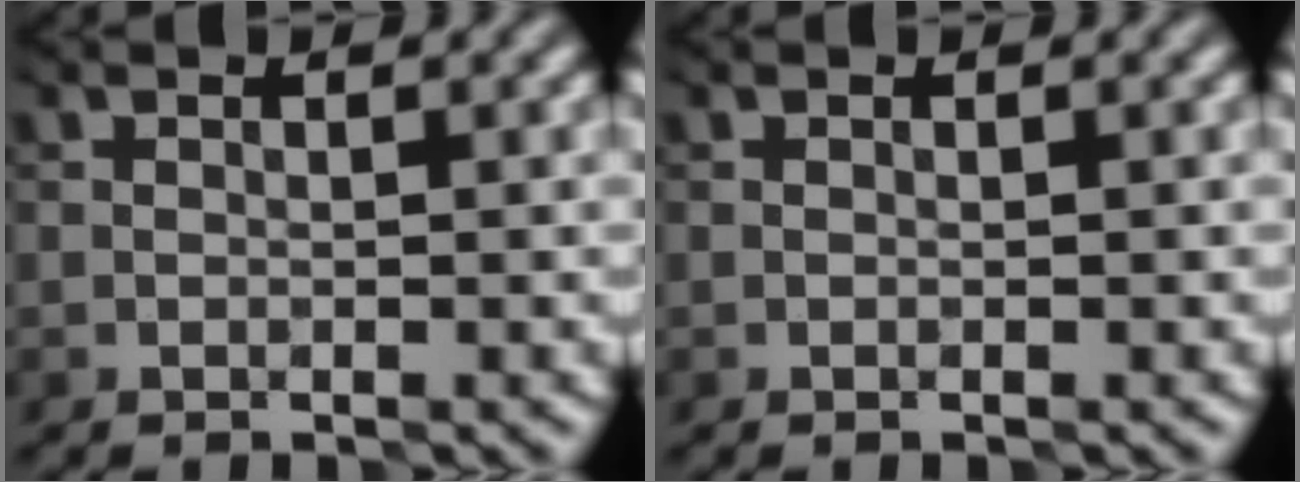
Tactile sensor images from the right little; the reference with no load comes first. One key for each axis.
{"total": 0.0}